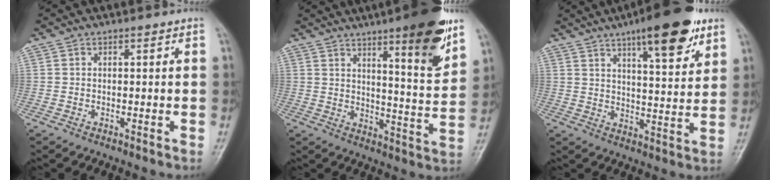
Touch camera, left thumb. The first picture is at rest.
{"total": 15.7, "force": [9.6, 2.5, 12.2], "torque": [-0.151, -0.059, 0.141]}
{"total": 17.7, "force": [10.9, 4.5, 13.2], "torque": [-0.174, -0.047, 0.170]}